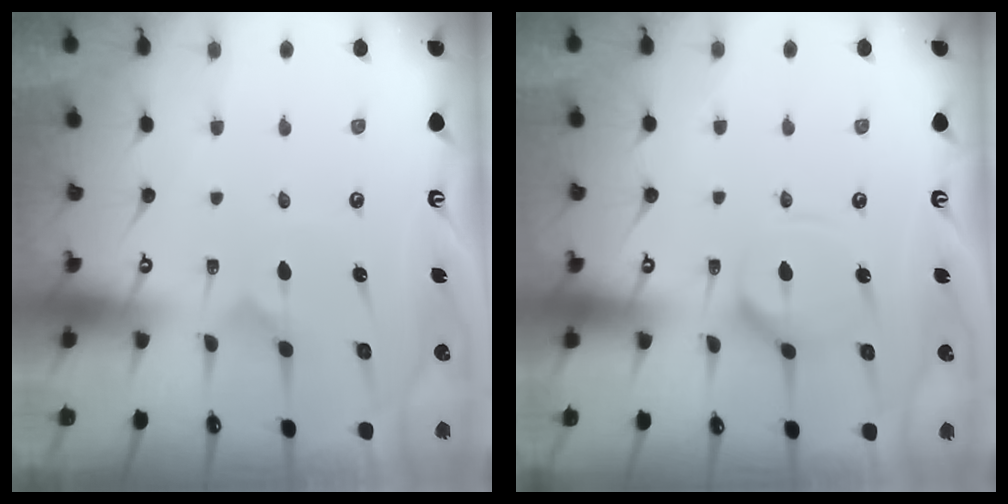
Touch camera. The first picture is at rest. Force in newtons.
{"total": 8.1, "press": 8.1, "slide": 0.6}